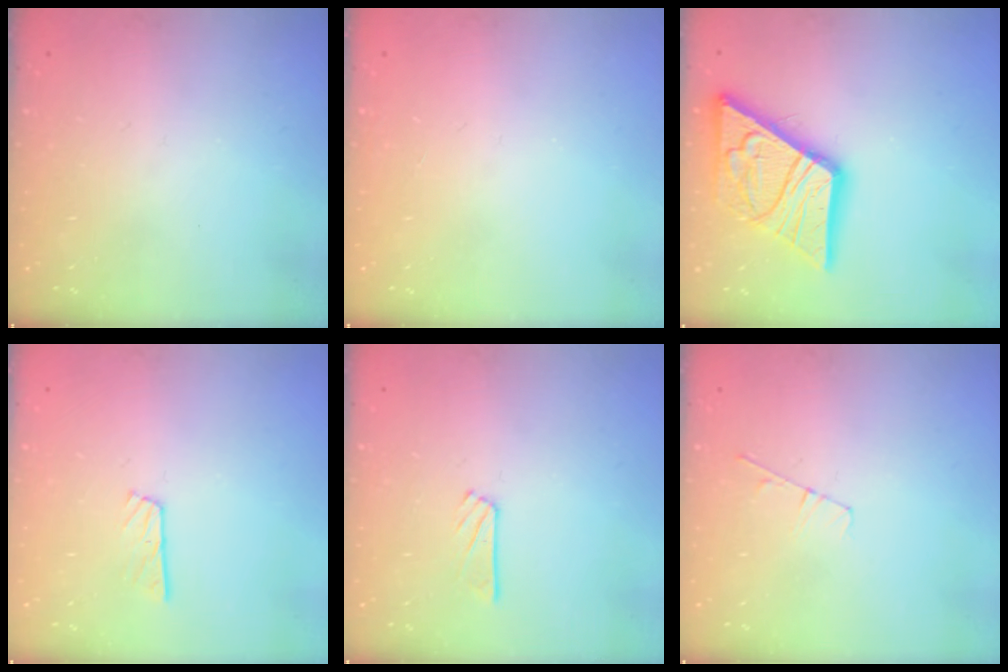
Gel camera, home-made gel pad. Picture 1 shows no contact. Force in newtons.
{"total": 0.0}
{"total": 17.1, "press": 17.0, "slide": 1.8}
{"total": 4.5, "press": 4.5, "slide": 0.4}
{"total": 3.0, "press": 3.0, "slide": 0.3}
{"total": 3.1, "press": 3.1, "slide": 0.4}